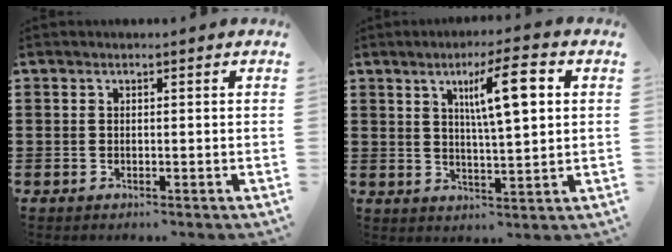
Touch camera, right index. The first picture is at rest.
{"total": 8.4, "force": [2.7, 1.5, 7.9], "torque": [-0.141, 0.001, 0.038]}